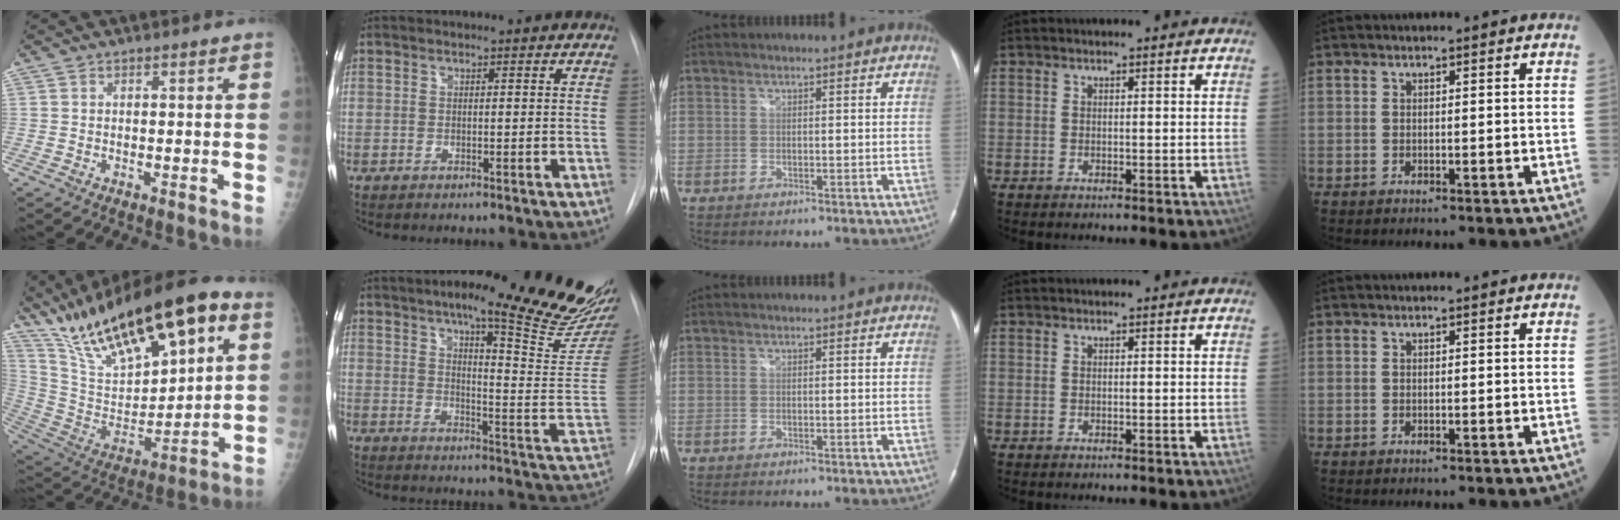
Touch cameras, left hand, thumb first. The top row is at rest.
{"thumb": {"total": 28.9, "force": [16.0, 10.7, 21.5], "torque": [-0.344, -0.023, 0.287]}, "index": {"total": 22.5, "force": [17.8, 1.2, 13.6], "torque": [-0.182, -0.072, 0.218]}}